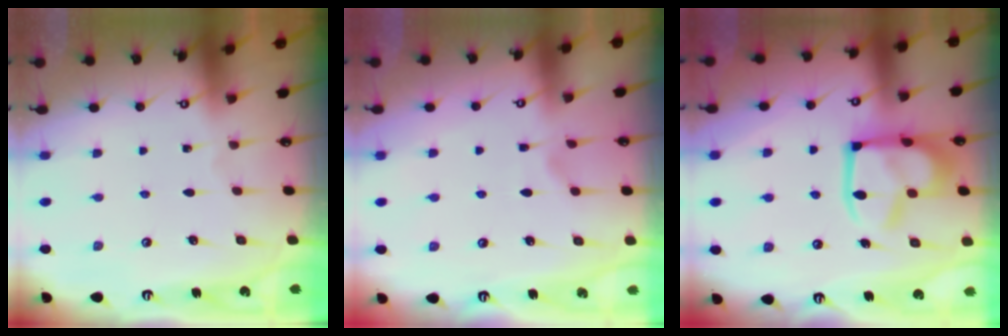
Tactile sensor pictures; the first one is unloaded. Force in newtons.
{"total": 1.8, "press": 1.3, "slide": 1.2}
{"total": 14.1, "press": 14.0, "slide": 1.4}